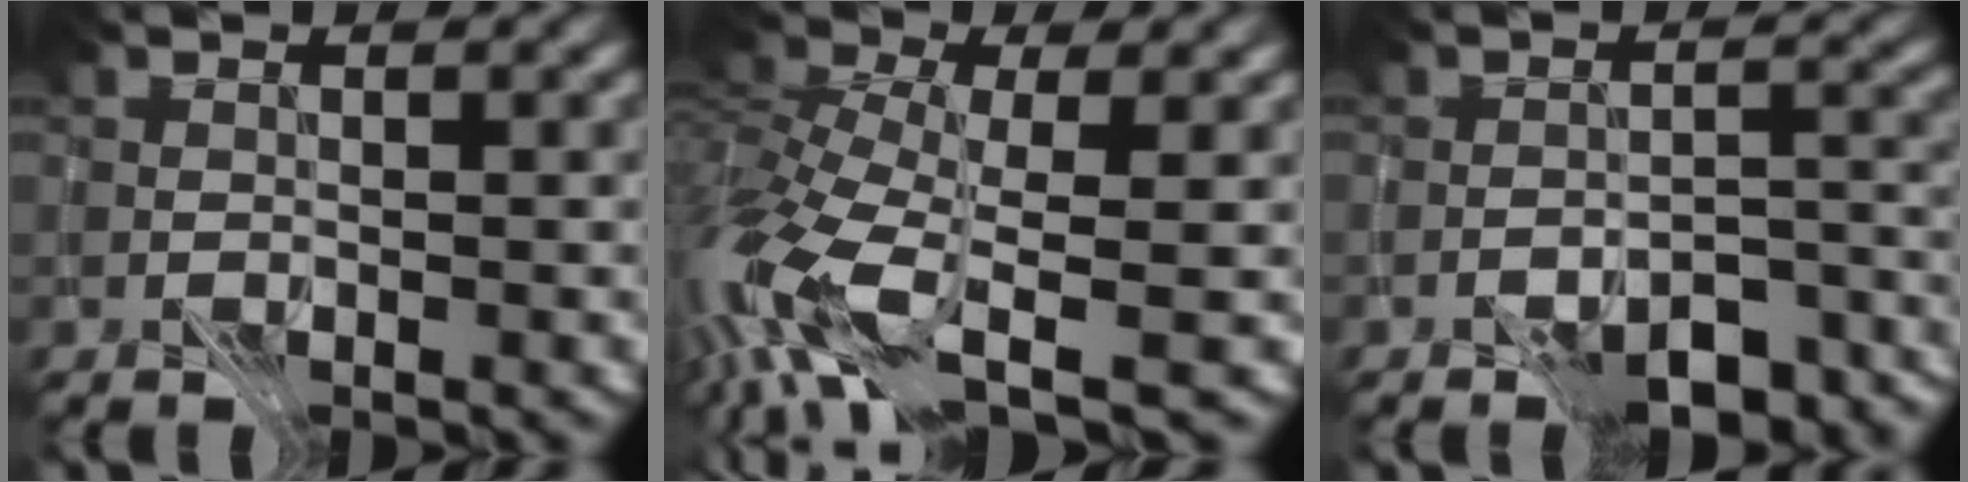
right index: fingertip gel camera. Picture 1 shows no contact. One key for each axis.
{"total": 10.5, "fx": -3.3, "fy": 5.0, "fz": 8.6, "tx": -0.216, "ty": -0.015, "tz": -0.054}
{"total": 6.9, "fx": -5.2, "fy": 2.5, "fz": 3.7, "tx": -0.041, "ty": 0.007, "tz": -0.077}